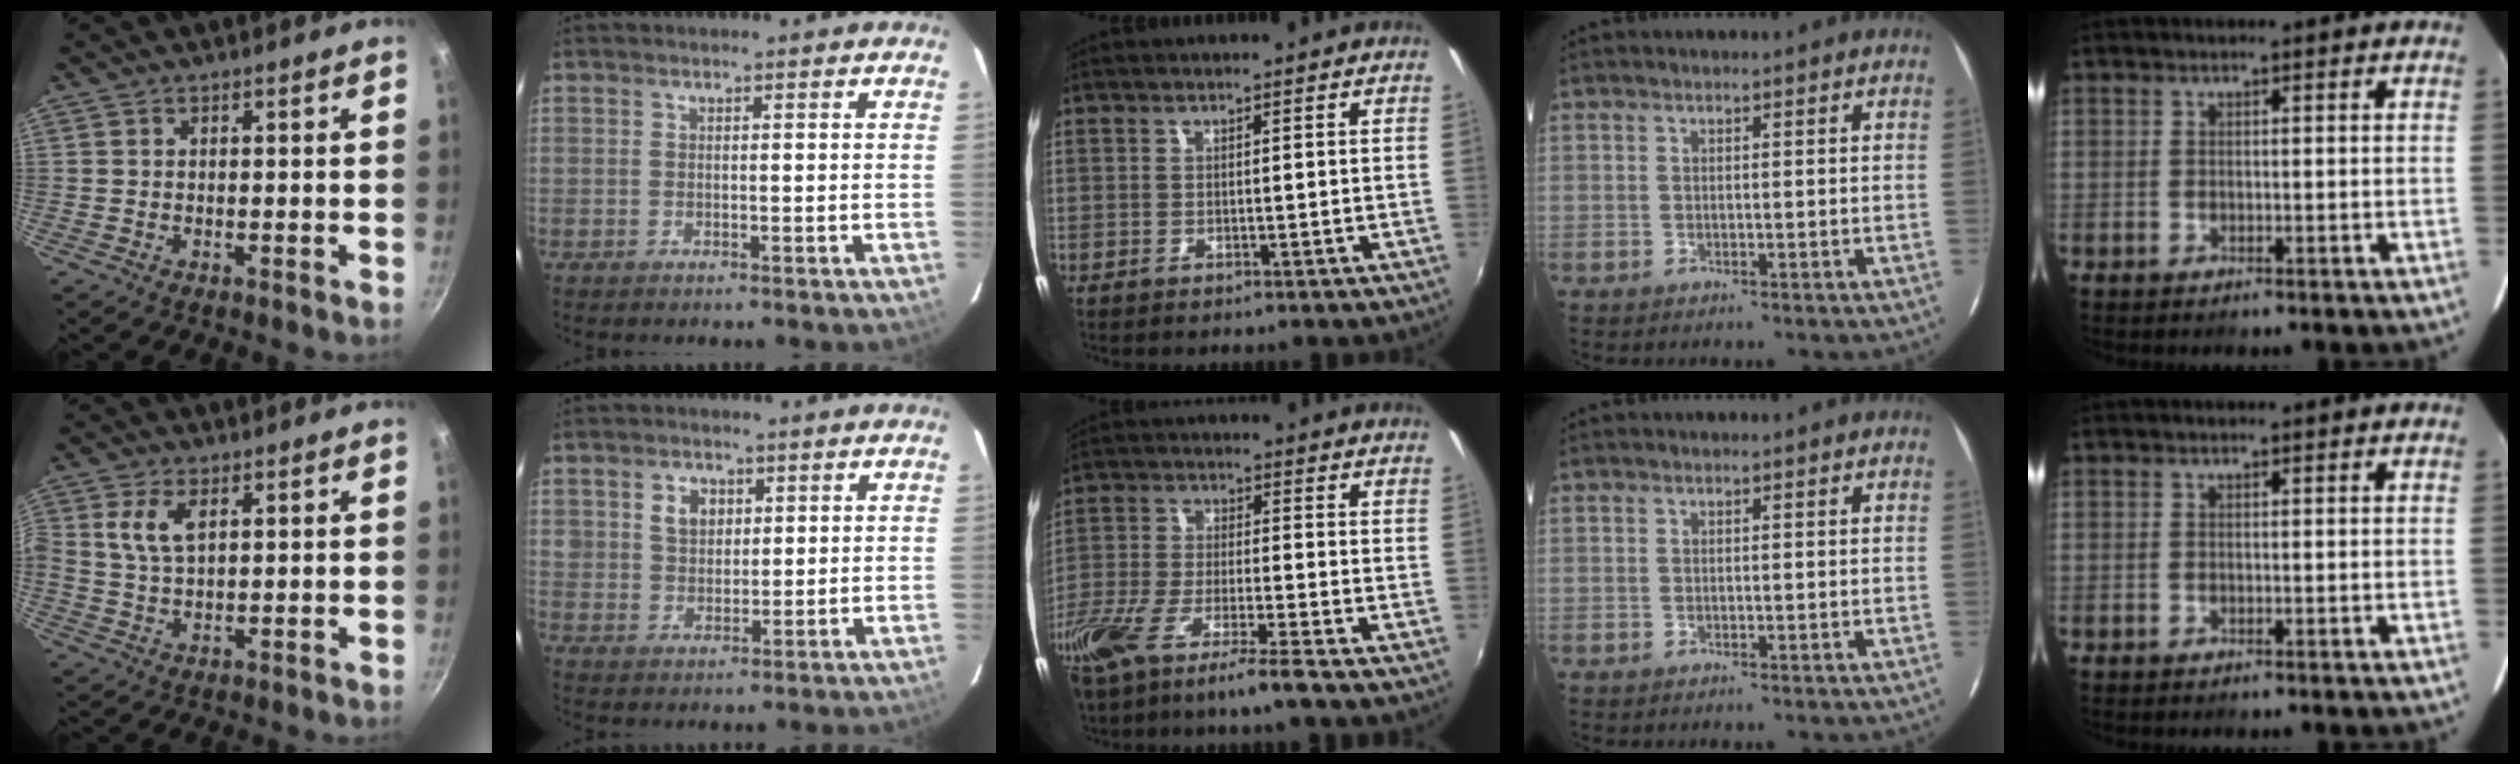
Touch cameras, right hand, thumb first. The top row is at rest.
{"thumb": {"total": 6.0, "force": [1.9, 3.2, 4.7], "torque": [-0.091, -0.003, 0.035]}, "index": {"total": 5.2, "force": [2.0, 4.3, 2.3], "torque": [-0.038, 0.012, 0.042]}, "middle": {"total": 12.0, "force": [-8.9, 0.5, 8.0], "torque": [-0.174, -0.036, -0.165]}}